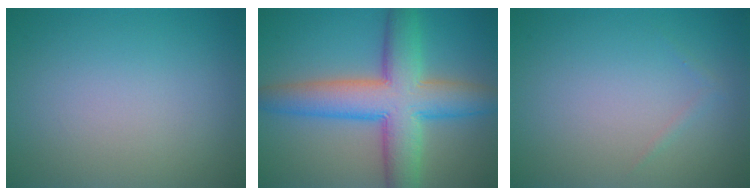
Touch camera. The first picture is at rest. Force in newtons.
{"total": 9.5, "press": 9.5, "slide": 0.2}
{"total": 0.5, "press": 0.5, "slide": 0.0}